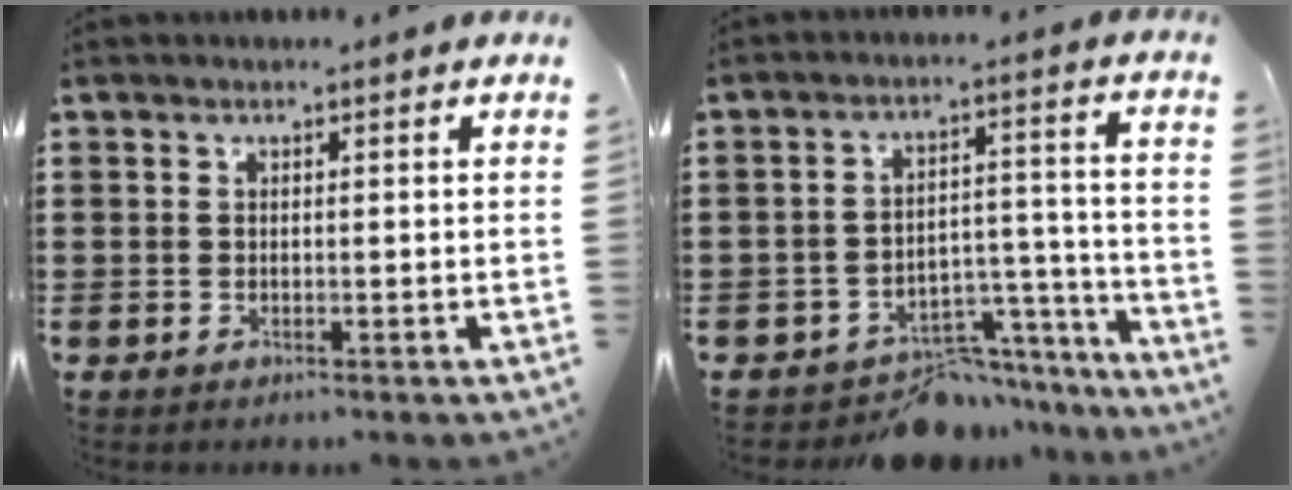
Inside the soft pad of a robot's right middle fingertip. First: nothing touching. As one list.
[{"total": 8.0, "force": [-7.3, 2.6, 2.0], "torque": [-0.022, 0.033, -0.134]}]